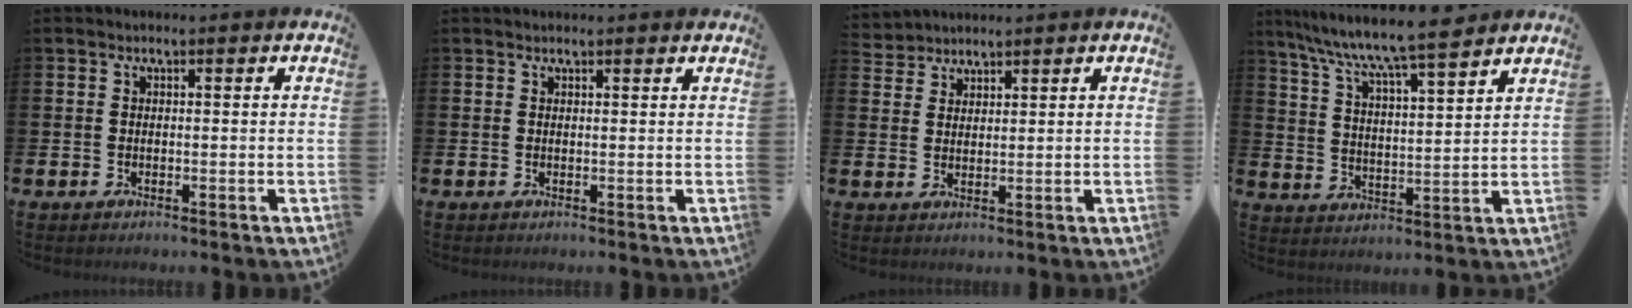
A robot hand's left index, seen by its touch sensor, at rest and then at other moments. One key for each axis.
{"total": 0.6, "fx": 0.6, "fy": 0.0, "fz": 0.1, "tx": 0.006, "ty": -0.004, "tz": 0.010}
{"total": 2.9, "fx": 2.8, "fy": 0.4, "fz": -0.6, "tx": 0.005, "ty": -0.011, "tz": 0.054}
{"total": 8.8, "fx": 8.2, "fy": 0.3, "fz": 3.3, "tx": -0.095, "ty": -0.054, "tz": 0.143}